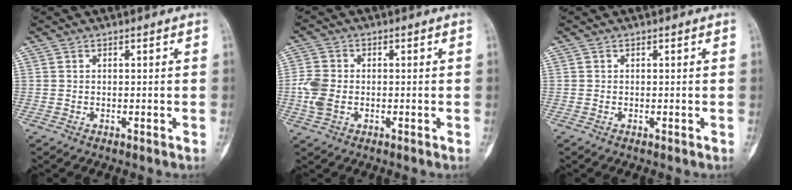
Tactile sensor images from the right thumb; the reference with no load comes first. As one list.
[{"total": 5.2, "force": [-1.2, 3.3, 3.8], "torque": [-0.098, 0.008, -0.026]}, {"total": 0.0}]